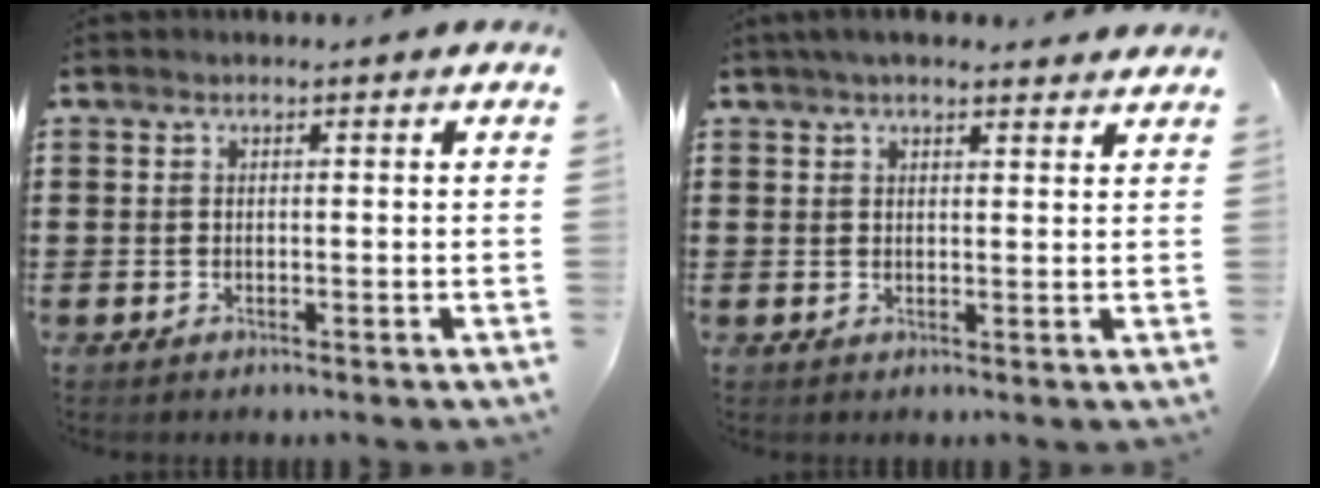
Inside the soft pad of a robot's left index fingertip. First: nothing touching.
{"total": 3.4, "force": [2.9, 0.9, 1.4], "torque": [-0.033, 0.003, 0.055]}